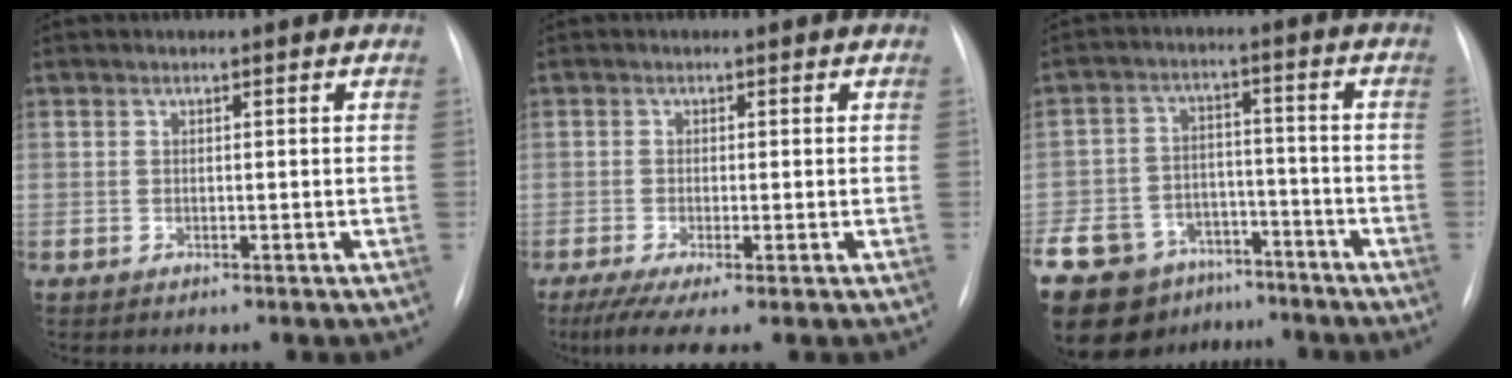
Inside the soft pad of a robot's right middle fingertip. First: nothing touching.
{"total": 5.3, "force": [-3.2, 0.8, 4.1], "torque": [-0.072, -0.018, -0.057]}
{"total": 20.9, "force": [-14.4, 12.6, 8.3], "torque": [-0.242, -0.007, -0.226]}